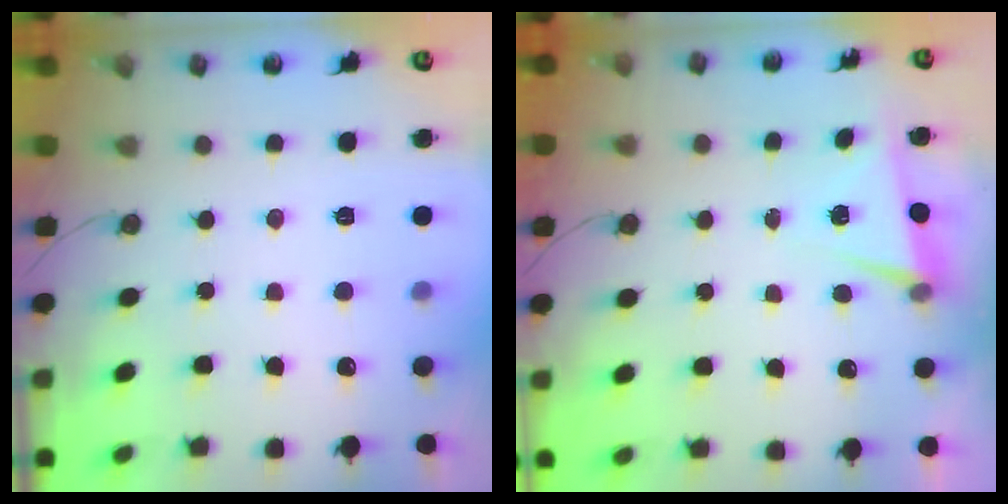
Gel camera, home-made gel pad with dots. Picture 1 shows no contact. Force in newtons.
{"total": 3.0, "press": 2.3, "slide": 1.9}